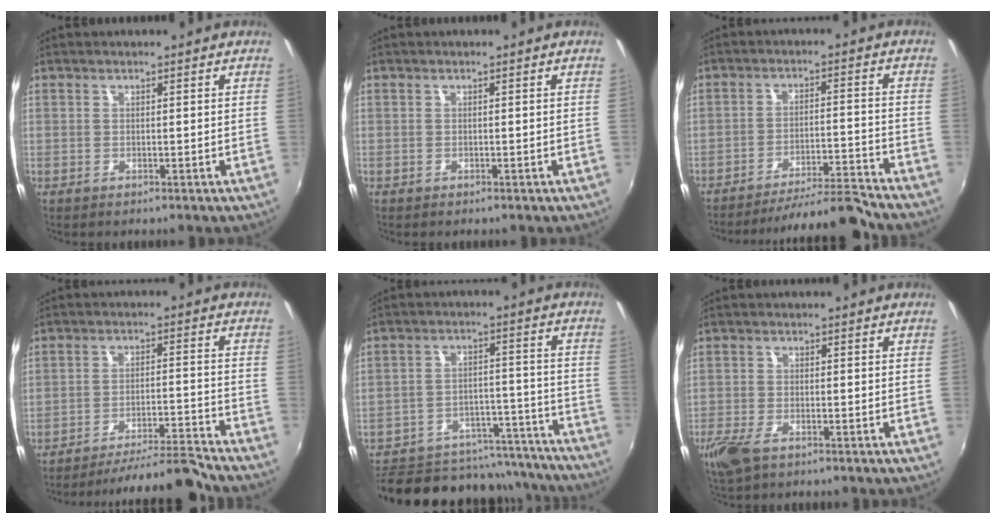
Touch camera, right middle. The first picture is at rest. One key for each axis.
{"total": 0.6, "fx": -0.4, "fy": 0.4, "fz": 0.0, "tx": -0.001, "ty": 0.000, "tz": -0.005}
{"total": 11.9, "fx": -11.5, "fy": -0.9, "fz": 2.9, "tx": -0.060, "ty": 0.012, "tz": -0.176}
{"total": 12.3, "fx": -11.9, "fy": -0.9, "fz": 3.2, "tx": -0.065, "ty": 0.011, "tz": -0.182}
{"total": 19.8, "fx": -16.5, "fy": 9.3, "fz": 5.6, "tx": -0.117, "ty": 0.051, "tz": -0.199}
{"total": 5.8, "fx": -3.7, "fy": 2.4, "fz": 3.7, "tx": -0.097, "ty": -0.017, "tz": -0.070}